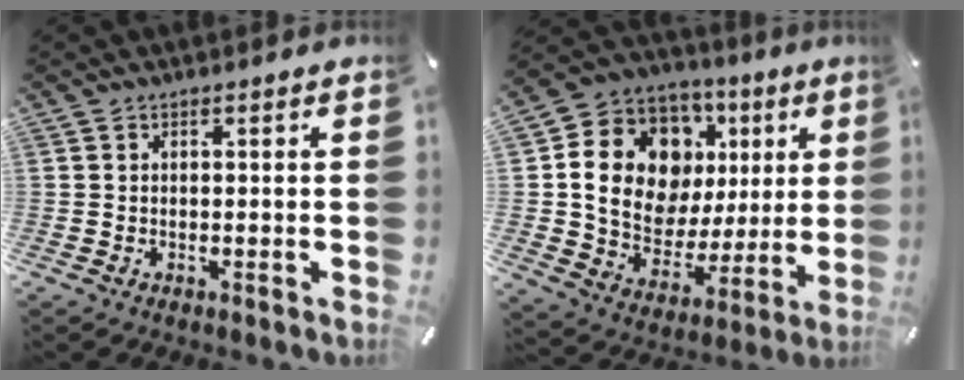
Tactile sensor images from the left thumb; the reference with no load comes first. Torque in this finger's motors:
{"motor_torque": [1.00, 1.35, 1.51, -1.26, 0.27]}